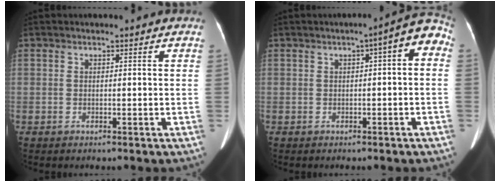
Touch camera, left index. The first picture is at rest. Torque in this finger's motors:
{"motor_torque": [0.68, -0.27, 0.37, 0.08]}